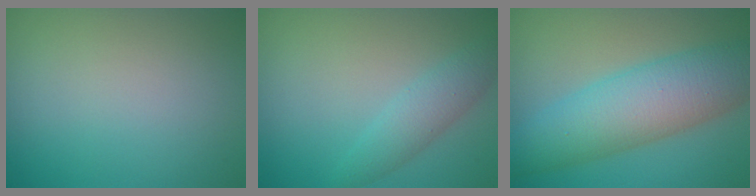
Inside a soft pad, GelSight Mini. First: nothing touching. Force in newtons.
{"total": 2.7, "press": 2.7, "slide": 0.1}
{"total": 8.4, "press": 8.4, "slide": 0.1}